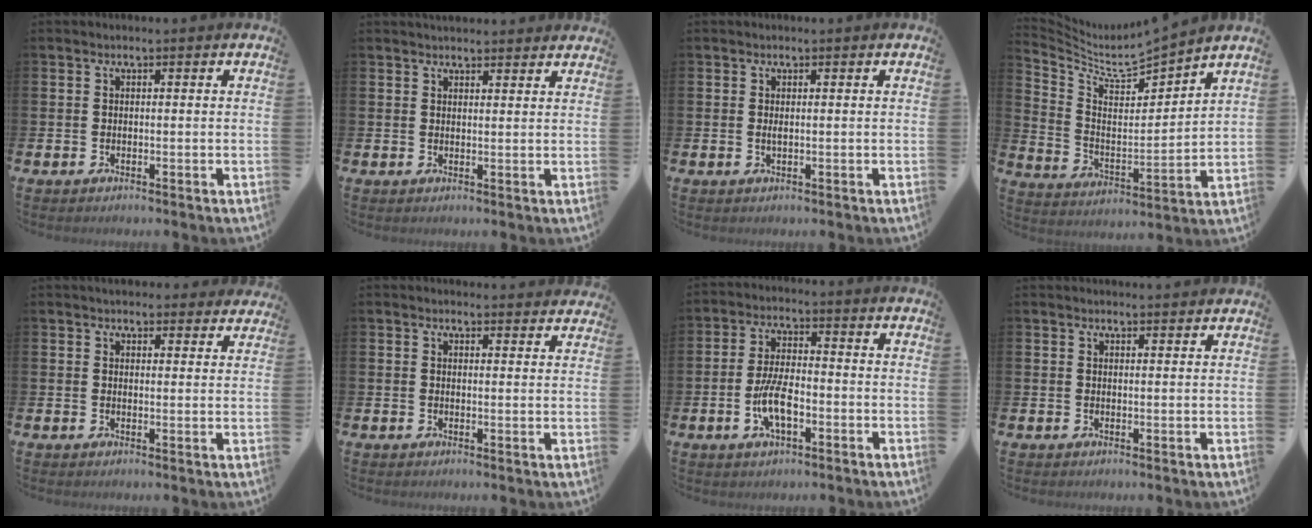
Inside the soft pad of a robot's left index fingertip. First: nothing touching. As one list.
[{"total": 2.4, "force": [2.4, 0.5, 0.1], "torque": [0.004, -0.013, 0.041]}, {"total": 0.6, "force": [0.2, 0.1, 0.5], "torque": [-0.006, -0.002, 0.002]}, {"total": 5.9, "force": [5.3, 1.1, 2.3], "torque": [-0.072, -0.053, 0.082]}, {"total": 3.2, "force": [3.1, 0.8, -0.1], "torque": [0.006, -0.017, 0.056]}, {"total": 2.2, "force": [2.2, 0.3, -0.2], "torque": [0.010, -0.016, 0.038]}, {"total": 6.0, "force": [-1.7, 2.4, 5.2], "torque": [-0.106, -0.001, -0.037]}, {"total": 1.6, "force": [1.6, 0.0, 0.0], "torque": [0.008, -0.010, 0.026]}]